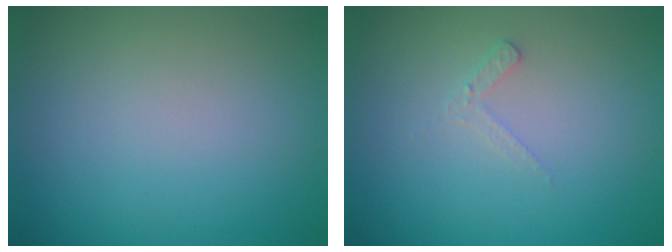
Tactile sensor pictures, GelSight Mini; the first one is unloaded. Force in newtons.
{"total": 1.2, "press": 1.1, "slide": 0.3}